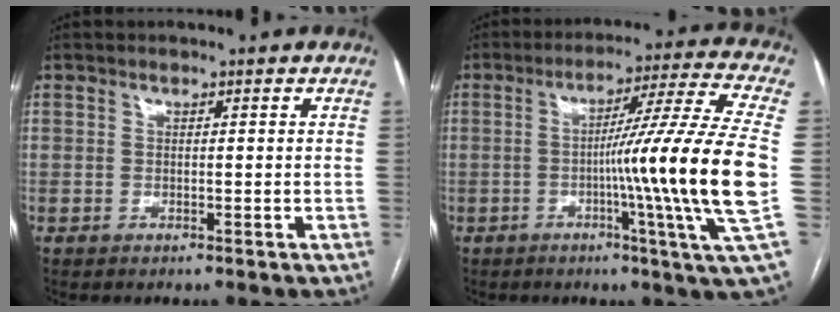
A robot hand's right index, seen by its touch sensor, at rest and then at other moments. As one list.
[{"total": 17.7, "force": [-2.6, -3.6, 17.1], "torque": [-0.263, -0.016, -0.054]}]